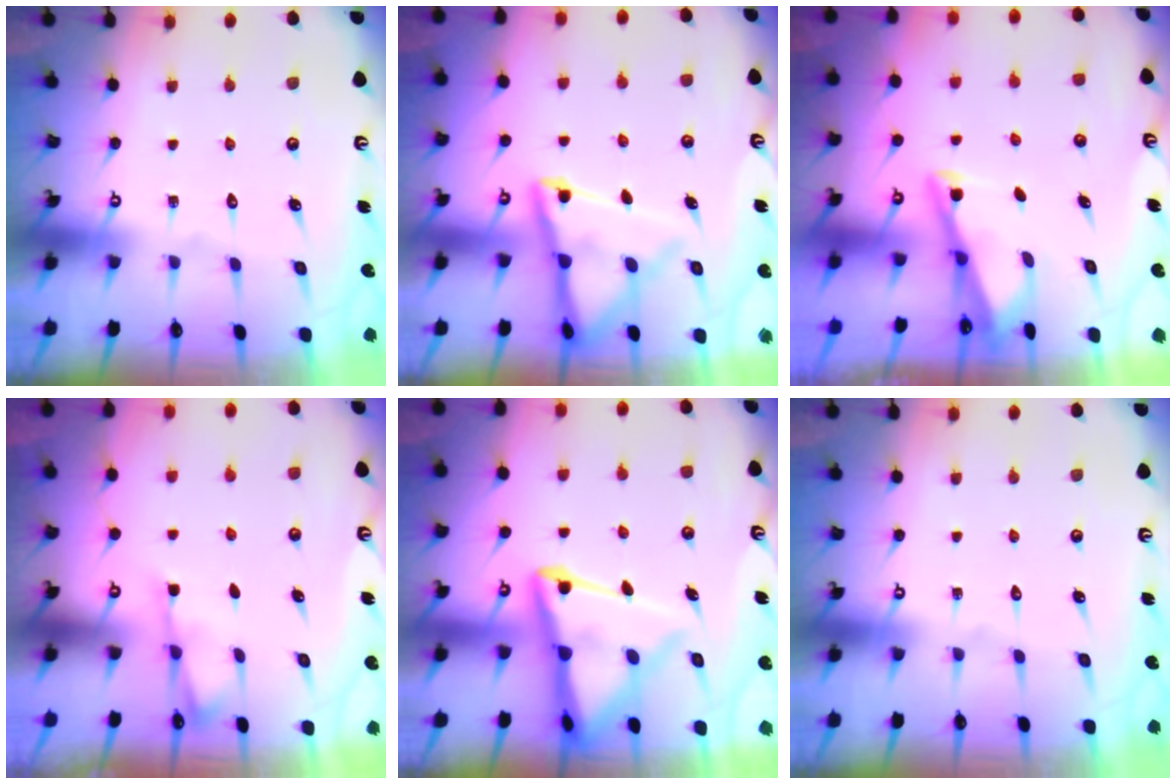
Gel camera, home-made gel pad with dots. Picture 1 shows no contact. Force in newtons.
{"total": 10.5, "press": 10.5, "slide": 1.2}
{"total": 2.9, "press": 2.9, "slide": 0.4}
{"total": 2.6, "press": 2.6, "slide": 0.5}
{"total": 11.8, "press": 11.7, "slide": 1.1}
{"total": 0.0}